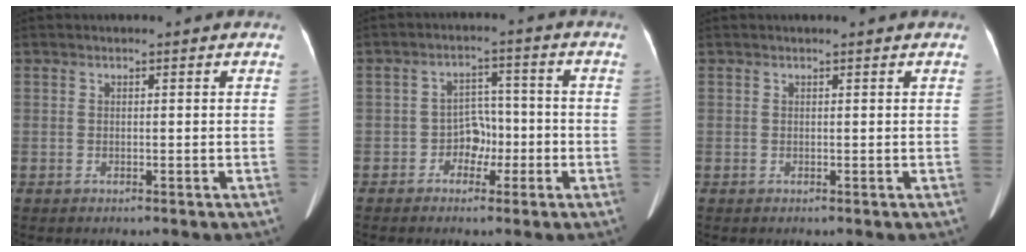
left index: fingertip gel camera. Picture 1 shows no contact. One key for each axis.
{"total": 4.3, "fx": -1.8, "fy": 3.1, "fz": 2.4, "tx": -0.038, "ty": 0.016, "tz": -0.031}
{"total": 0.9, "fx": 0.9, "fy": 0.0, "fz": 0.4, "tx": -0.009, "ty": 0.011, "tz": 0.012}